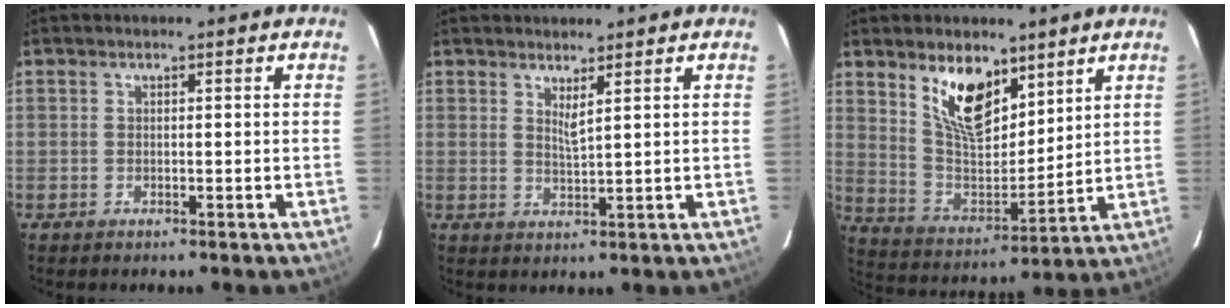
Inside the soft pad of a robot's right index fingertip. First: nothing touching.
{"total": 2.4, "force": [1.6, -0.2, 1.7], "torque": [-0.031, -0.006, 0.025]}
{"total": 13.2, "force": [8.1, 6.2, 8.5], "torque": [-0.152, -0.004, 0.160]}